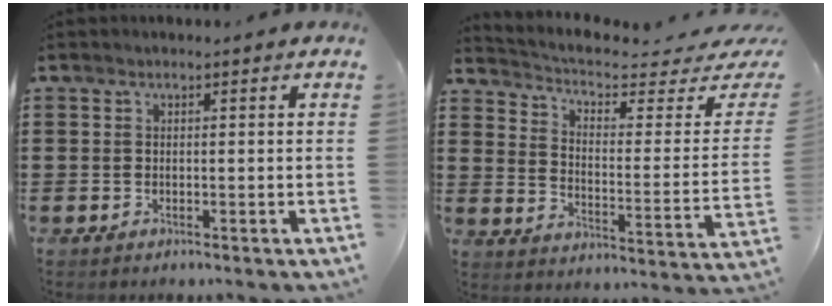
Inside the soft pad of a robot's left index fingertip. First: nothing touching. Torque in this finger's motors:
{"motor_torque": [1.07, -1.07, 0.13, 0.00]}